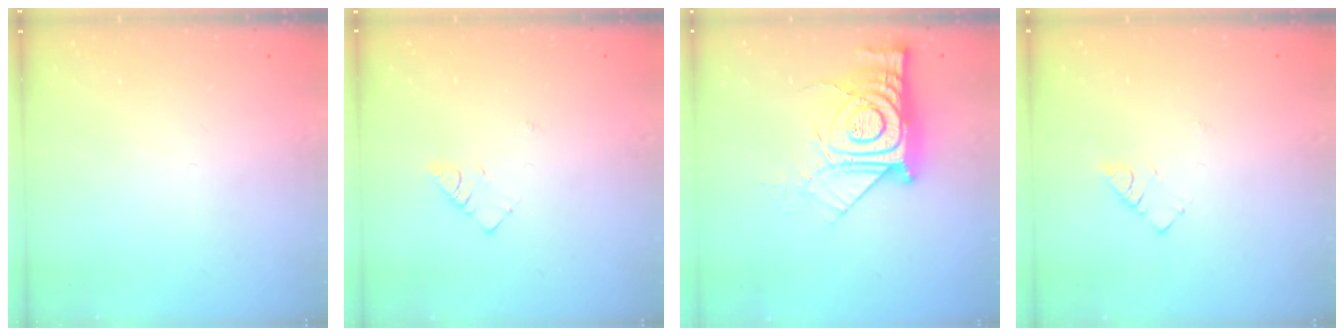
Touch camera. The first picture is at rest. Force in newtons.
{"total": 2.9, "press": 2.9, "slide": 0.5}
{"total": 17.6, "press": 17.5, "slide": 1.3}
{"total": 2.6, "press": 2.6, "slide": 0.4}